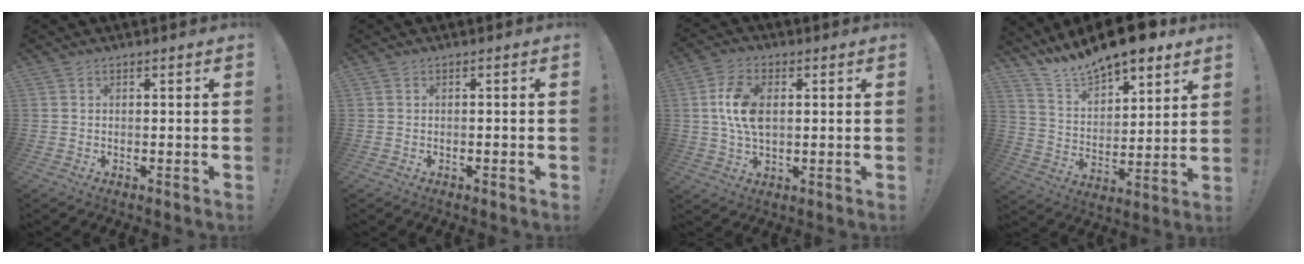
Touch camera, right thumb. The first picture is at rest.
{"total": 0.6, "force": [-0.2, 0.1, -0.5], "torque": [0.000, 0.003, -0.002]}
{"total": 10.5, "force": [1.3, 6.5, 8.1], "torque": [-0.163, 0.002, 0.023]}
{"total": 13.1, "force": [12.0, 3.3, 4.1], "torque": [-0.101, -0.094, 0.214]}